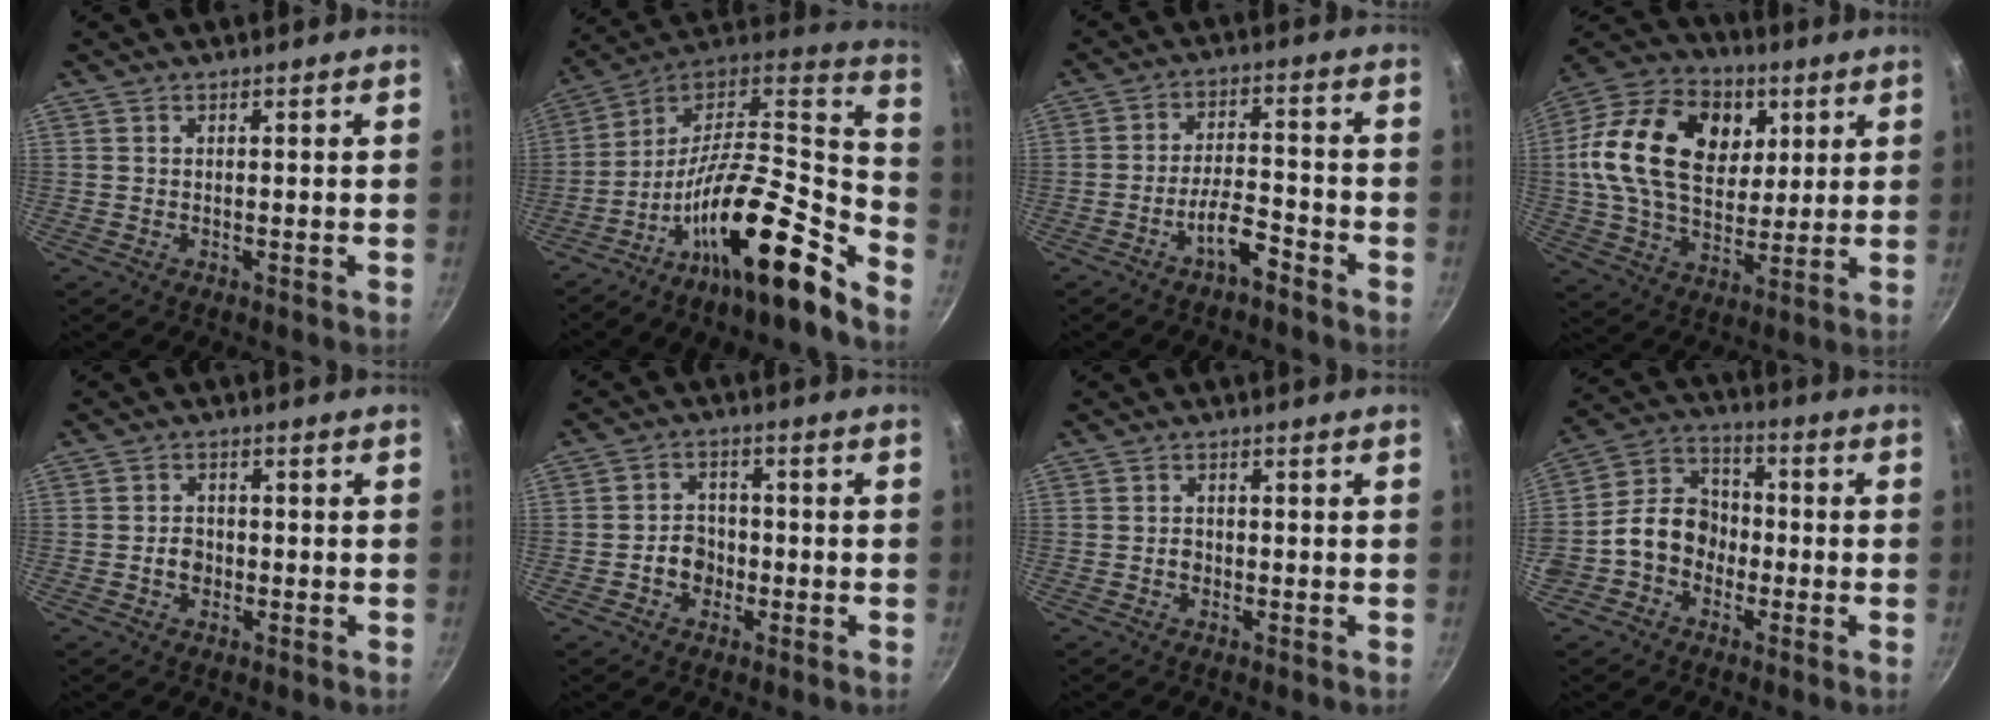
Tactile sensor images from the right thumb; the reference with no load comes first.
{"total": 23.8, "force": [-14.3, 6.6, 17.8], "torque": [-0.227, 0.092, -0.267]}
{"total": 6.6, "force": [-4.3, 2.1, 4.5], "torque": [-0.070, 0.041, -0.075]}
{"total": 23.5, "force": [5.7, 16.3, 16.0], "torque": [-0.266, 0.007, 0.087]}
{"total": 3.1, "force": [-0.8, 2.5, 1.6], "torque": [-0.011, 0.012, -0.013]}
{"total": 5.2, "force": [-1.7, 4.3, 2.4], "torque": [-0.010, 0.018, -0.031]}
{"total": 1.5, "force": [-0.4, 1.2, 0.6], "torque": [-0.004, 0.007, -0.006]}
{"total": 10.8, "force": [-2.7, 8.8, 5.5], "torque": [-0.058, 0.043, -0.068]}